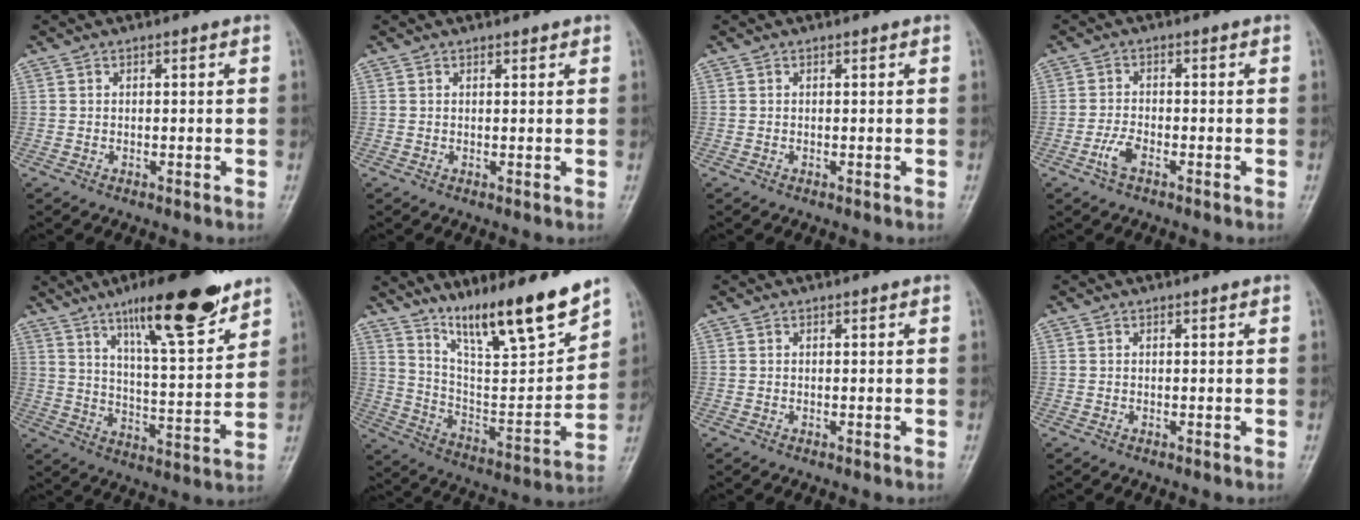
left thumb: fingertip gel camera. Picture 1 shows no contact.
{"total": 0.8, "force": [0.6, 0.3, 0.2], "torque": [-0.003, -0.005, 0.008]}
{"total": 0.0}
{"total": 3.0, "force": [-1.7, 1.3, 2.2], "torque": [-0.051, 0.009, -0.035]}
{"total": 18.2, "force": [12.1, 4.0, 13.0], "torque": [-0.175, -0.065, 0.195]}
{"total": 17.8, "force": [13.6, 2.5, 11.2], "torque": [-0.154, -0.084, 0.243]}
{"total": 0.0}
{"total": 0.0}